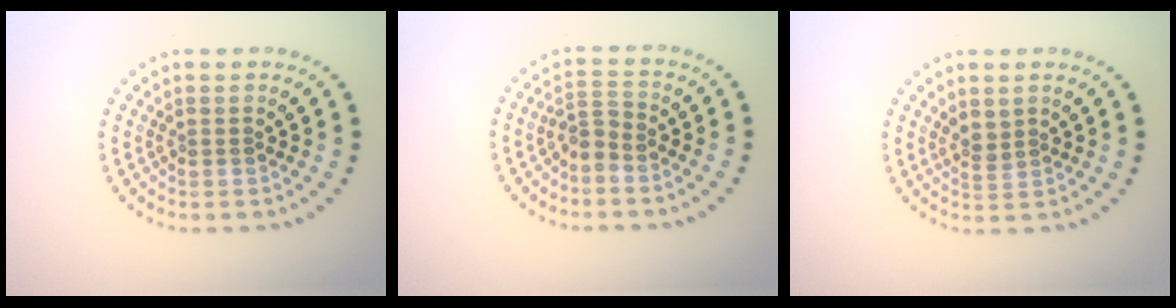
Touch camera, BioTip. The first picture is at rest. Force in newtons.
{"total": 1.8, "press": 1.5, "slide": 1.1}
{"total": 1.6, "press": 1.3, "slide": 1.0}